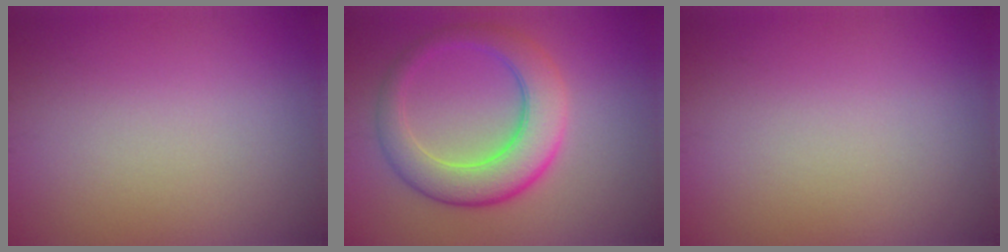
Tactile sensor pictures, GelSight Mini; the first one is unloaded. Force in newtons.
{"total": 6.4, "press": 6.4, "slide": 0.1}
{"total": 0.0}